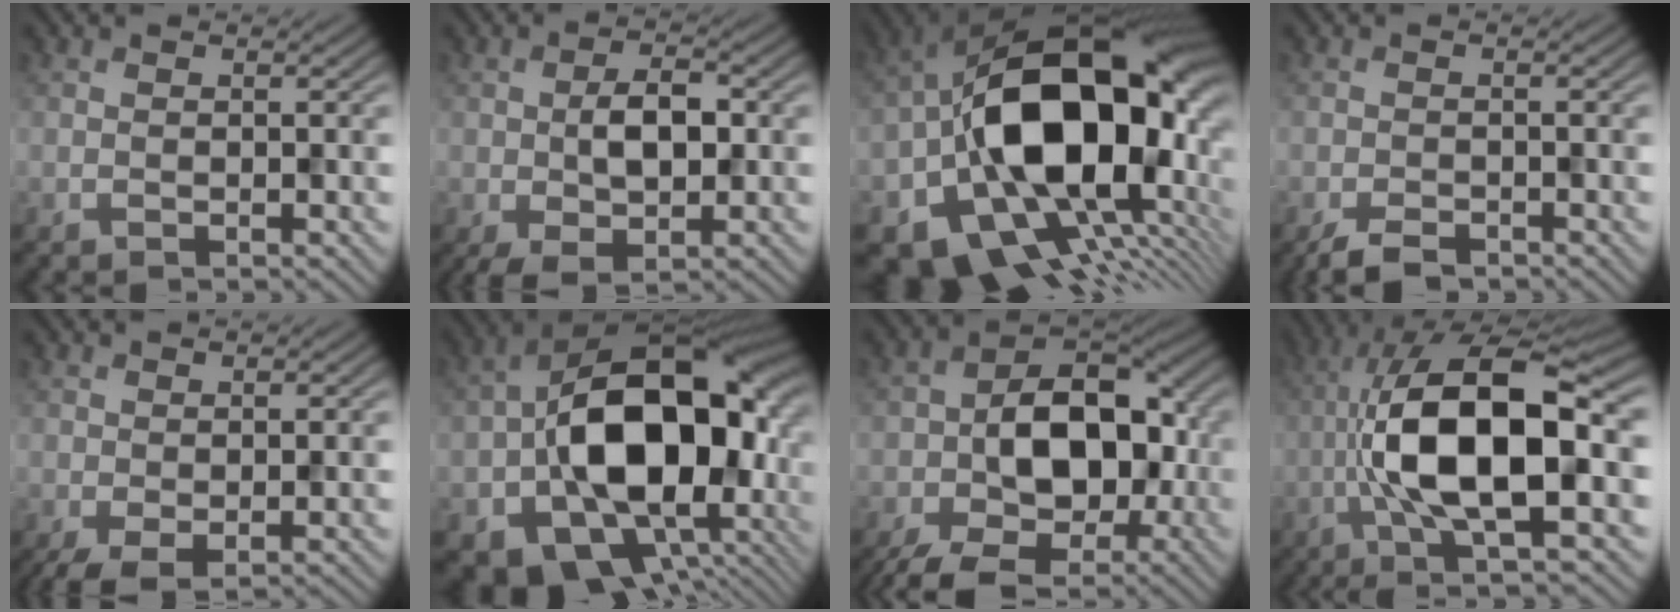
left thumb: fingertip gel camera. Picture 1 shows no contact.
{"total": 5.9, "force": [-1.1, 3.2, 4.9], "torque": [-0.096, -0.001, -0.018]}
{"total": 21.0, "force": [-1.6, 14.0, 15.6], "torque": [-0.279, -0.041, 0.000]}
{"total": 2.9, "force": [-2.4, 1.1, 1.3], "torque": [-0.028, -0.004, -0.046]}
{"total": 2.4, "force": [-0.7, 1.4, 1.8], "torque": [-0.050, -0.004, -0.012]}
{"total": 19.5, "force": [-2.8, 12.7, 14.5], "torque": [-0.241, -0.013, -0.044]}
{"total": 12.7, "force": [-3.9, 8.0, 9.1], "torque": [-0.155, -0.009, -0.069]}
{"total": 15.9, "force": [-1.7, 5.2, 14.9], "torque": [-0.275, 0.027, -0.037]}